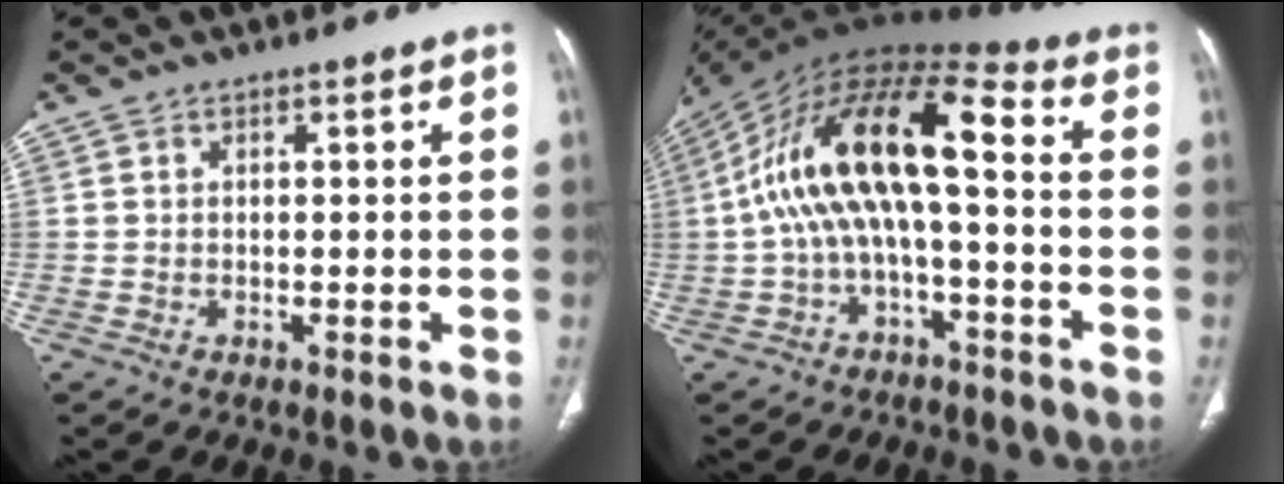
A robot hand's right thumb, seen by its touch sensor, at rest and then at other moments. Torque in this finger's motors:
{"motor_torque": [0.91, 0.91, 1.70, -1.08, 0.55]}